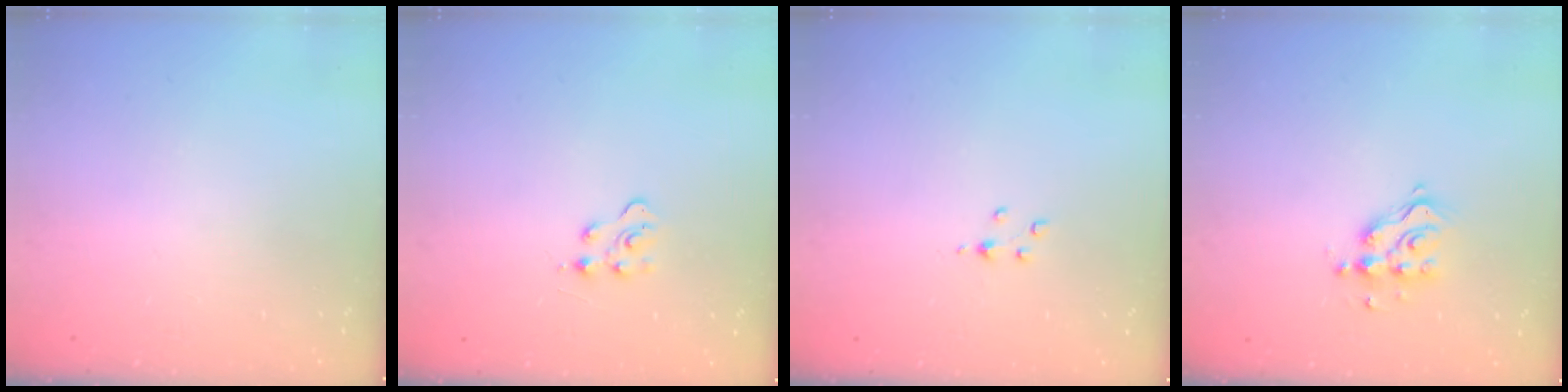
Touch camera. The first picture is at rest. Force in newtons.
{"total": 3.4, "press": 3.4, "slide": 0.3}
{"total": 2.9, "press": 2.8, "slide": 0.4}
{"total": 8.0, "press": 8.0, "slide": 0.5}